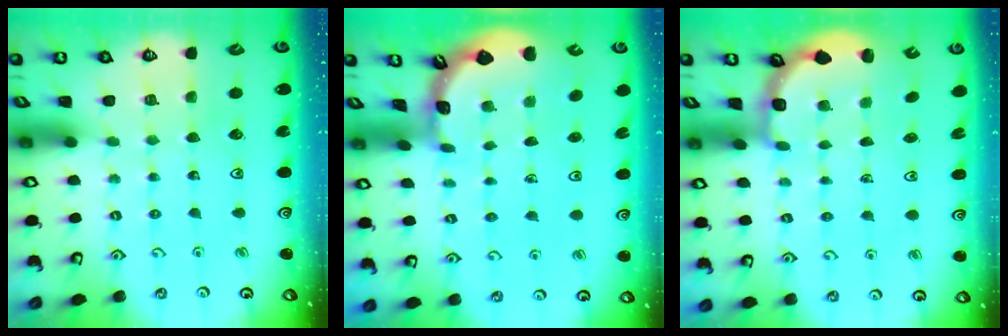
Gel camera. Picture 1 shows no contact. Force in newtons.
{"total": 1.7, "press": 1.7, "slide": 0.1}
{"total": 3.0, "press": 2.6, "slide": 1.5}